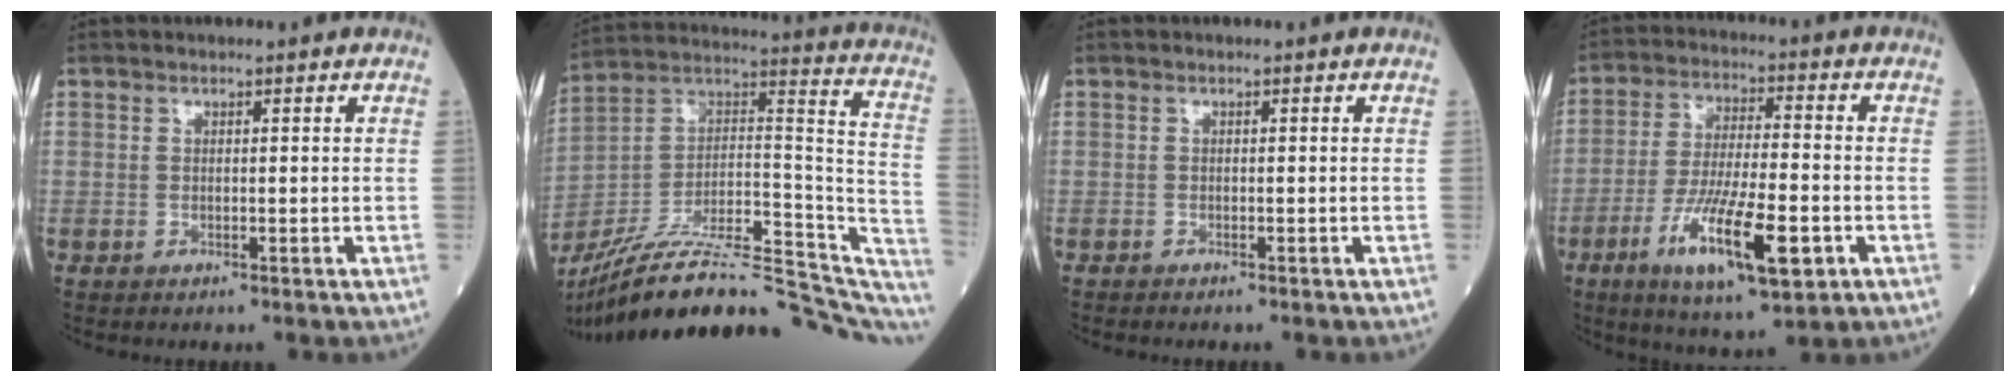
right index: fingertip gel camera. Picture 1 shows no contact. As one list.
[{"total": 30.2, "force": [-24.0, 7.1, 16.8], "torque": [-0.228, 0.020, -0.361]}, {"total": 0.8, "force": [-0.8, 0.1, 0.2], "torque": [-0.004, -0.001, -0.014]}, {"total": 13.8, "force": [-5.4, 2.8, 12.4], "torque": [-0.230, -0.020, -0.088]}]